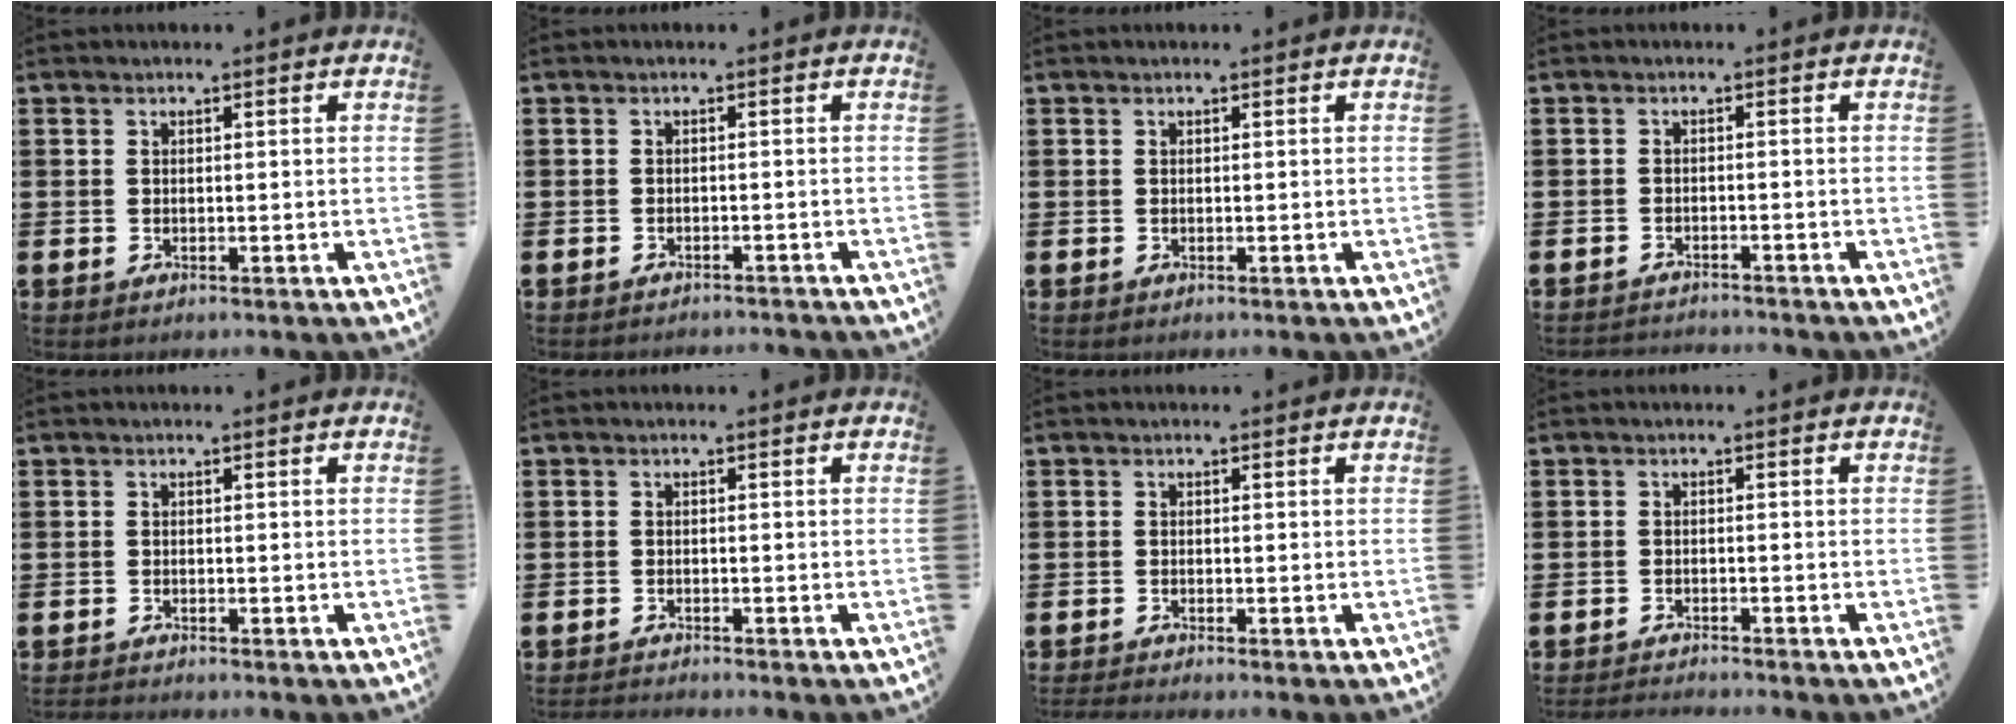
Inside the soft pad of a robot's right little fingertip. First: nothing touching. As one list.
[{"total": 0.8, "force": [-0.8, 0.0, 0.0], "torque": [-0.002, 0.000, -0.018]}, {"total": 0.0}, {"total": 1.3, "force": [-1.3, -0.1, -0.2], "torque": [-0.001, 0.004, -0.029]}, {"total": 0.6, "force": [-0.6, 0.0, 0.0], "torque": [-0.001, -0.002, -0.013]}, {"total": 1.0, "force": [-1.0, -0.1, 0.0], "torque": [-0.001, 0.000, -0.020]}, {"total": 0.8, "force": [-0.7, 0.0, 0.3], "torque": [-0.004, -0.002, -0.014]}, {"total": 1.3, "force": [-1.3, -0.1, 0.0], "torque": [-0.002, 0.002, -0.025]}]